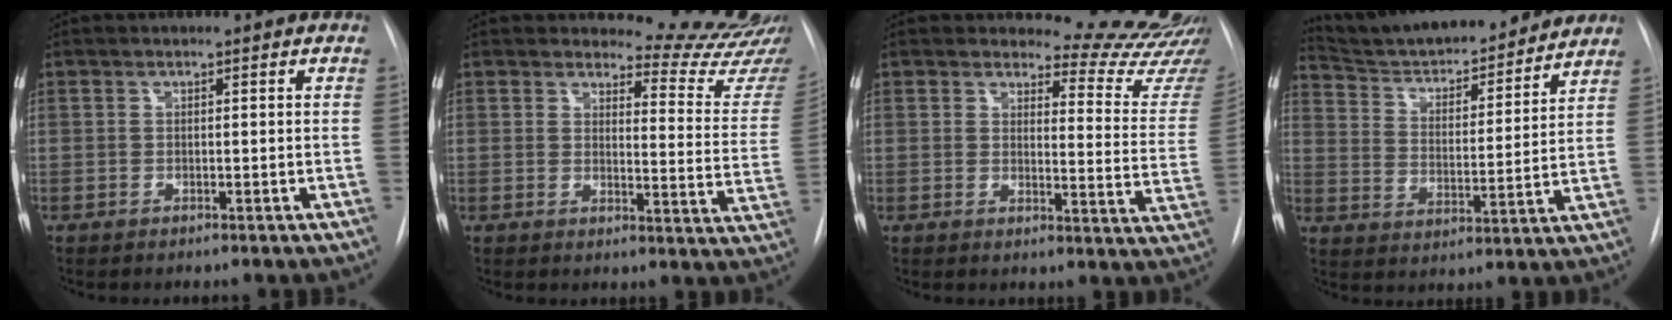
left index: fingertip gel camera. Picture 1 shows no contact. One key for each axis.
{"total": 14.8, "fx": 14.6, "fy": 0.7, "fz": 2.1, "tx": -0.005, "ty": -0.134, "tz": 0.145}
{"total": 15.8, "fx": 15.4, "fy": 1.8, "fz": 2.6, "tx": -0.004, "ty": -0.135, "tz": 0.148}
{"total": 19.8, "fx": 18.3, "fy": 3.4, "fz": 6.8, "tx": -0.102, "ty": 0.001, "tz": 0.273}